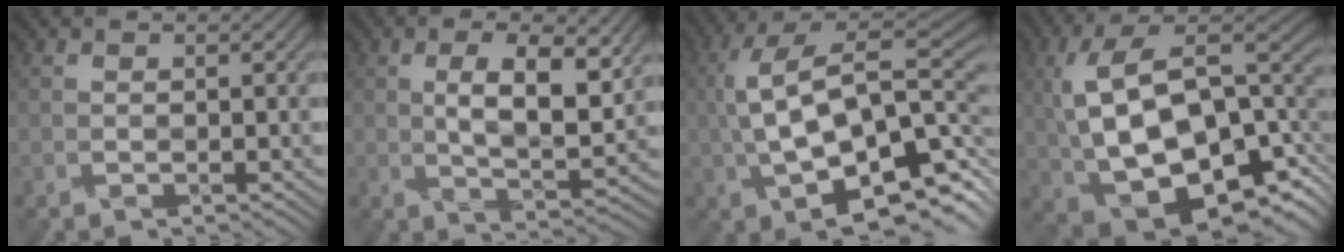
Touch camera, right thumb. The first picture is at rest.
{"total": 7.8, "force": [2.5, 2.8, 6.8], "torque": [-0.120, -0.001, 0.043]}
{"total": 17.1, "force": [-1.8, 7.9, 15.1], "torque": [-0.243, 0.001, -0.025]}
{"total": 17.0, "force": [0.0, 9.9, 13.8], "torque": [-0.267, -0.002, 0.031]}